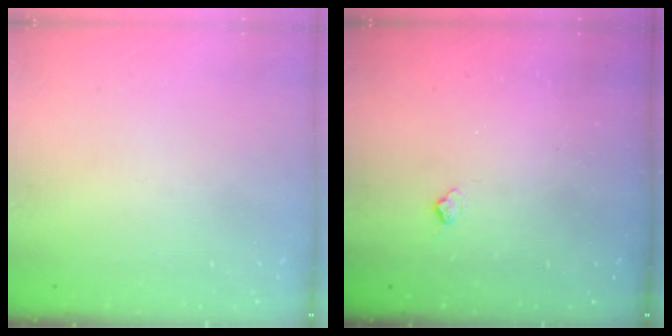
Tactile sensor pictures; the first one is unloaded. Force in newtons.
{"total": 4.7, "press": 4.7, "slide": 0.6}